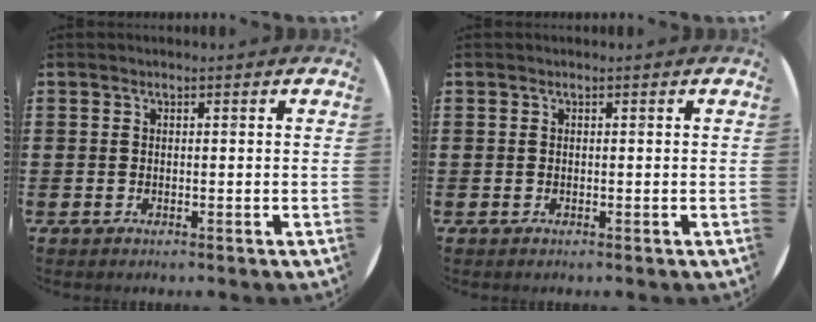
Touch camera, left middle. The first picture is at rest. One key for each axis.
{"total": 0.0}